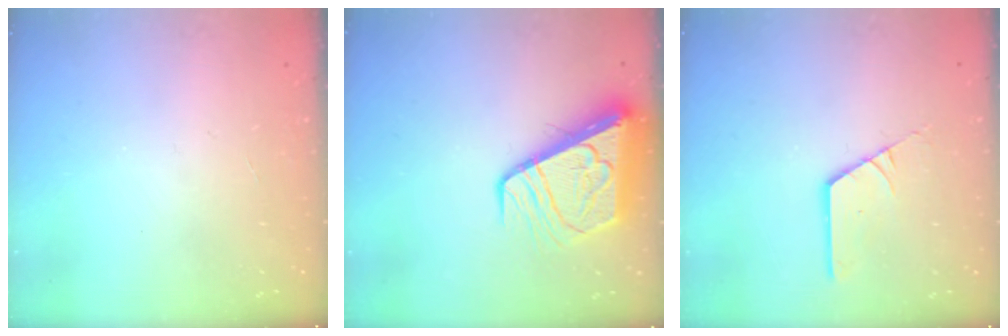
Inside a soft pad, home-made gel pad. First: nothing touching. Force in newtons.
{"total": 11.4, "press": 11.3, "slide": 1.4}
{"total": 2.9, "press": 2.9, "slide": 0.1}